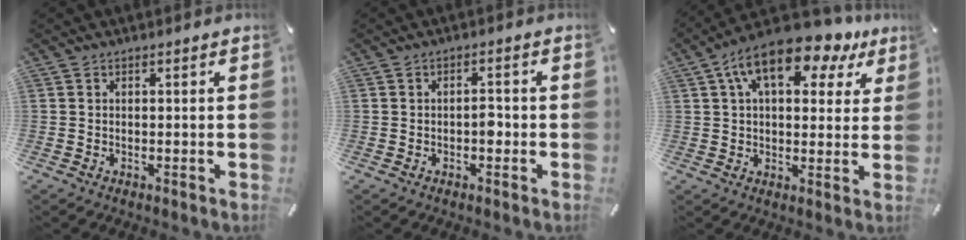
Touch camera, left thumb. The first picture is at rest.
{"total": 2.4, "force": [-0.7, 1.4, 1.9], "torque": [-0.035, 0.007, -0.014]}
{"total": 13.8, "force": [7.0, 7.0, 9.7], "torque": [-0.157, -0.020, 0.119]}